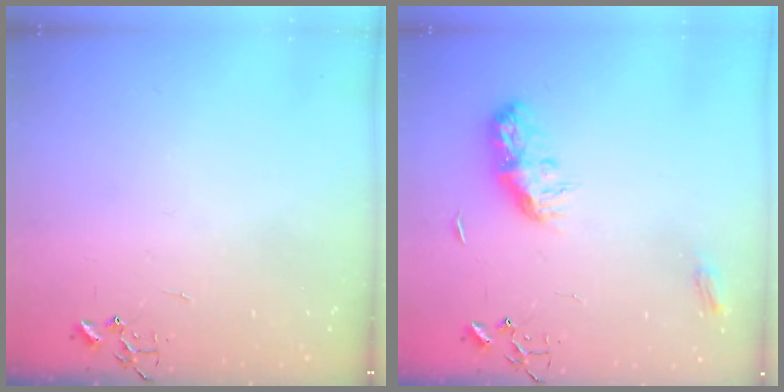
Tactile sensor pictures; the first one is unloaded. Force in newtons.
{"total": 9.9, "press": 9.9, "slide": 0.1}